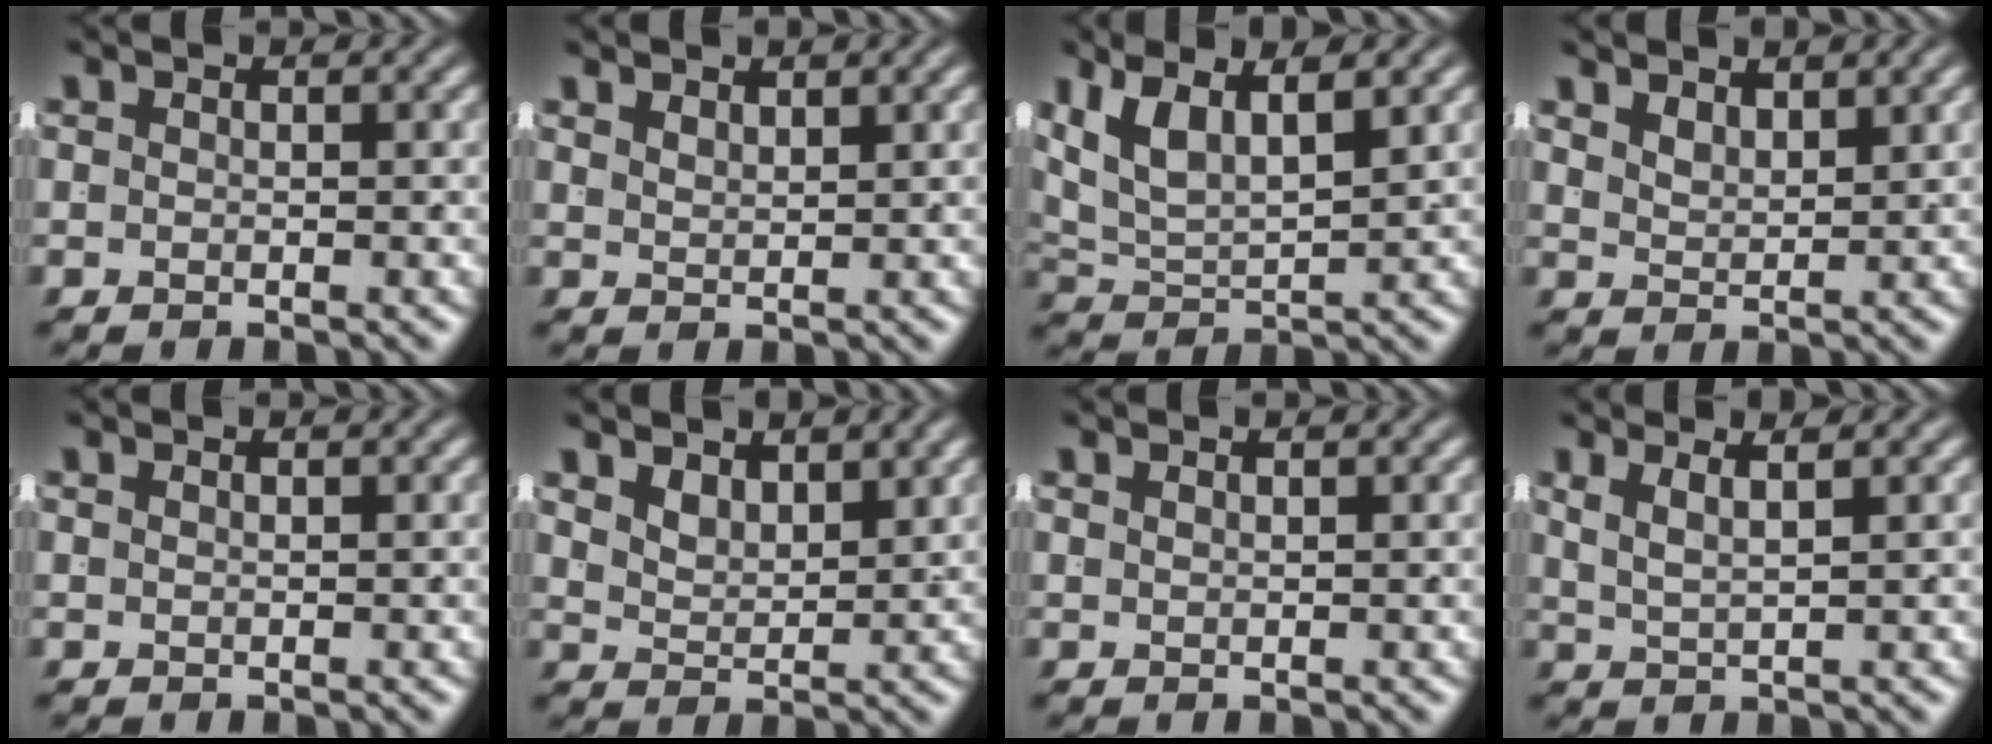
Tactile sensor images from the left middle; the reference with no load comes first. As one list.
[{"total": 1.8, "force": [1.5, -1.0, 0.0], "torque": [0.012, -0.006, 0.038]}, {"total": 7.2, "force": [2.1, 5.1, 4.7], "torque": [-0.108, -0.007, 0.036]}, {"total": 2.2, "force": [2.1, 0.0, 0.7], "torque": [-0.010, -0.011, 0.046]}, {"total": 1.0, "force": [0.3, -0.9, -0.1], "torque": [0.013, -0.001, 0.011]}, {"total": 2.9, "force": [2.3, 1.3, 1.3], "torque": [-0.026, -0.014, 0.044]}, {"total": 1.3, "force": [0.6, -1.1, -0.1], "torque": [0.017, 0.000, 0.017]}, {"total": 2.1, "force": [1.2, 0.1, 1.7], "torque": [-0.027, -0.003, 0.028]}]